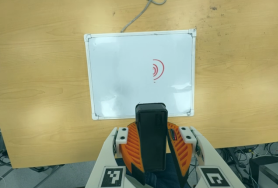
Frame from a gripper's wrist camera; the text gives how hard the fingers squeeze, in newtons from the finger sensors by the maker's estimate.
{"total": 9.5, "left": 9.3, "right": 9.7}